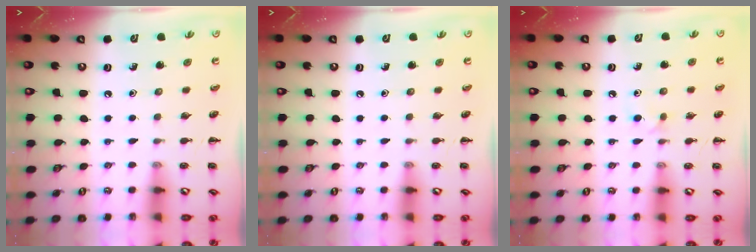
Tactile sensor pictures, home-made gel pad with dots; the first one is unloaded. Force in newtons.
{"total": 0.0}
{"total": 4.3, "press": 4.1, "slide": 1.3}